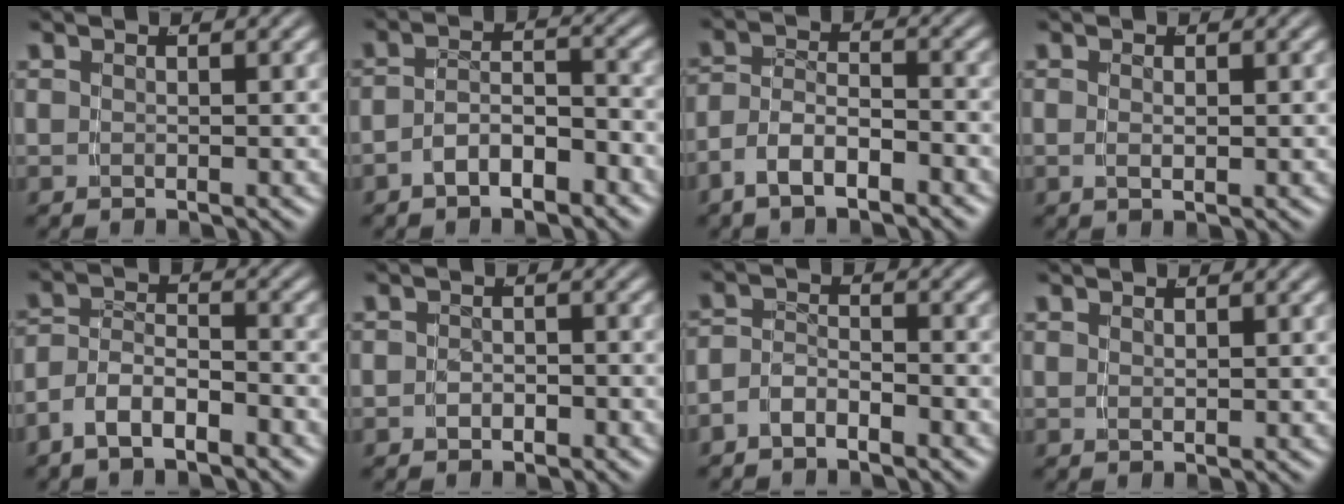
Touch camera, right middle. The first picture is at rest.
{"total": 3.5, "force": [-2.7, 1.3, 1.7], "torque": [-0.017, -0.005, -0.049]}
{"total": 4.0, "force": [-2.6, 2.1, 2.1], "torque": [-0.040, -0.011, -0.045]}
{"total": 0.8, "force": [-0.1, -0.3, 0.7], "torque": [-0.015, -0.008, 0.004]}
{"total": 4.3, "force": [-2.9, 2.5, 2.0], "torque": [-0.037, -0.011, -0.052]}
{"total": 1.1, "force": [-0.9, 0.5, 0.2], "torque": [-0.001, -0.002, -0.016]}
{"total": 2.8, "force": [-2.3, 1.3, 1.0], "torque": [-0.021, -0.008, -0.040]}
{"total": 0.7, "force": [0.4, -0.5, 0.1], "torque": [0.004, -0.003, 0.013]}